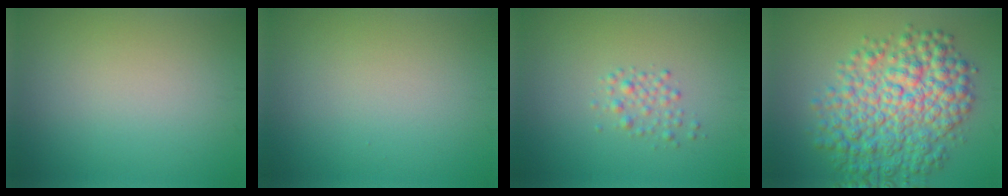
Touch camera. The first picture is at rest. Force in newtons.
{"total": 0.0}
{"total": 1.6, "press": 1.6, "slide": 0.1}
{"total": 9.6, "press": 9.6, "slide": 0.1}